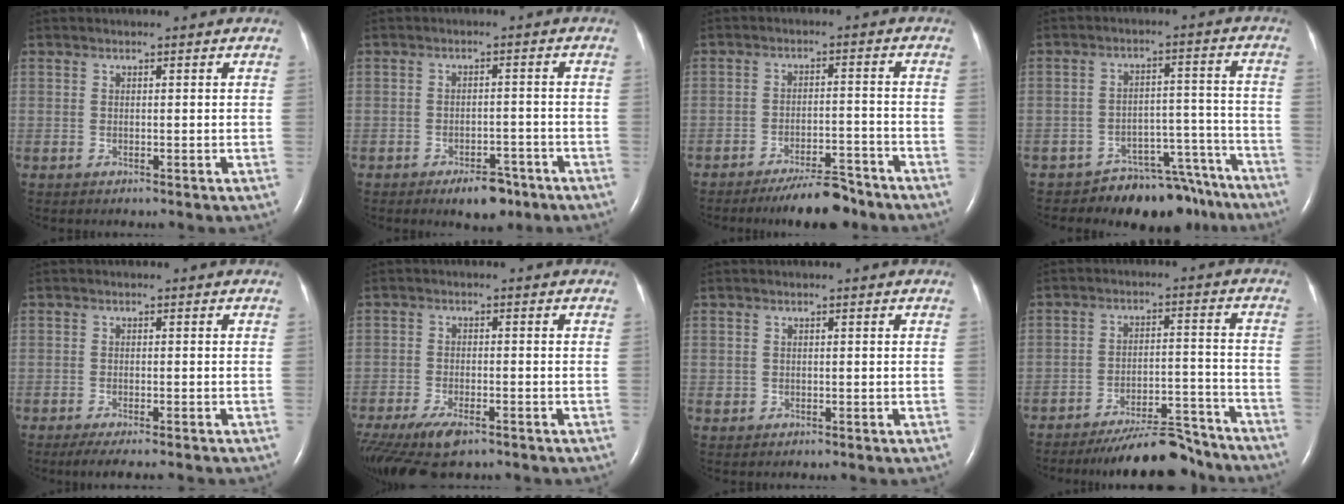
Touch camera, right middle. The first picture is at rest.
{"total": 5.3, "force": [-3.6, 2.4, 3.0], "torque": [-0.042, 0.003, -0.048]}
{"total": 7.4, "force": [-6.4, 1.4, 3.4], "torque": [-0.049, -0.007, -0.107]}
{"total": 11.3, "force": [-10.3, 4.4, 1.2], "torque": [0.023, 0.054, -0.140]}
{"total": 6.1, "force": [-5.1, 1.2, 3.1], "torque": [-0.038, -0.010, -0.074]}
{"total": 10.1, "force": [-7.0, 3.6, 6.2], "torque": [-0.121, -0.019, -0.116]}
{"total": 0.5, "force": [0.0, 0.5, 0.0], "torque": [0.004, 0.004, 0.000]}
{"total": 11.9, "force": [-11.1, 1.8, 3.9], "torque": [-0.049, 0.020, -0.171]}